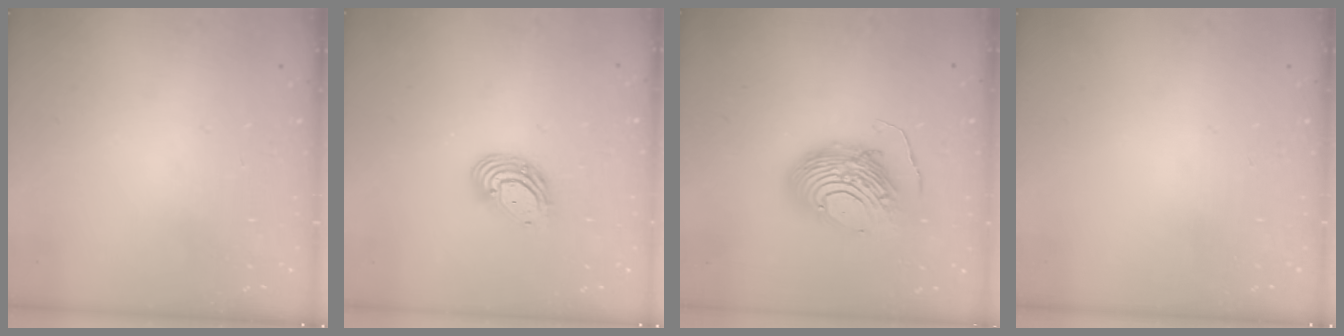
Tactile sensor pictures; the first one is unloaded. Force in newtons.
{"total": 9.6, "press": 9.4, "slide": 1.9}
{"total": 12.6, "press": 12.6, "slide": 1.3}
{"total": 0.0}